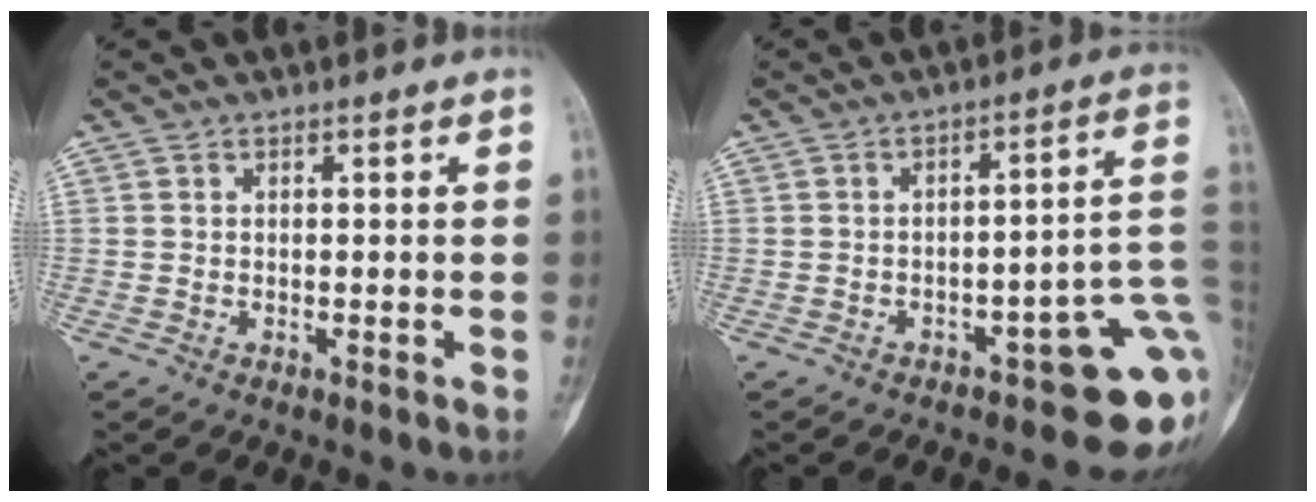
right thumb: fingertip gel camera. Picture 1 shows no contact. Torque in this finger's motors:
{"motor_torque": [1.71, 0.51, 0.66, -1.15, 0.15]}